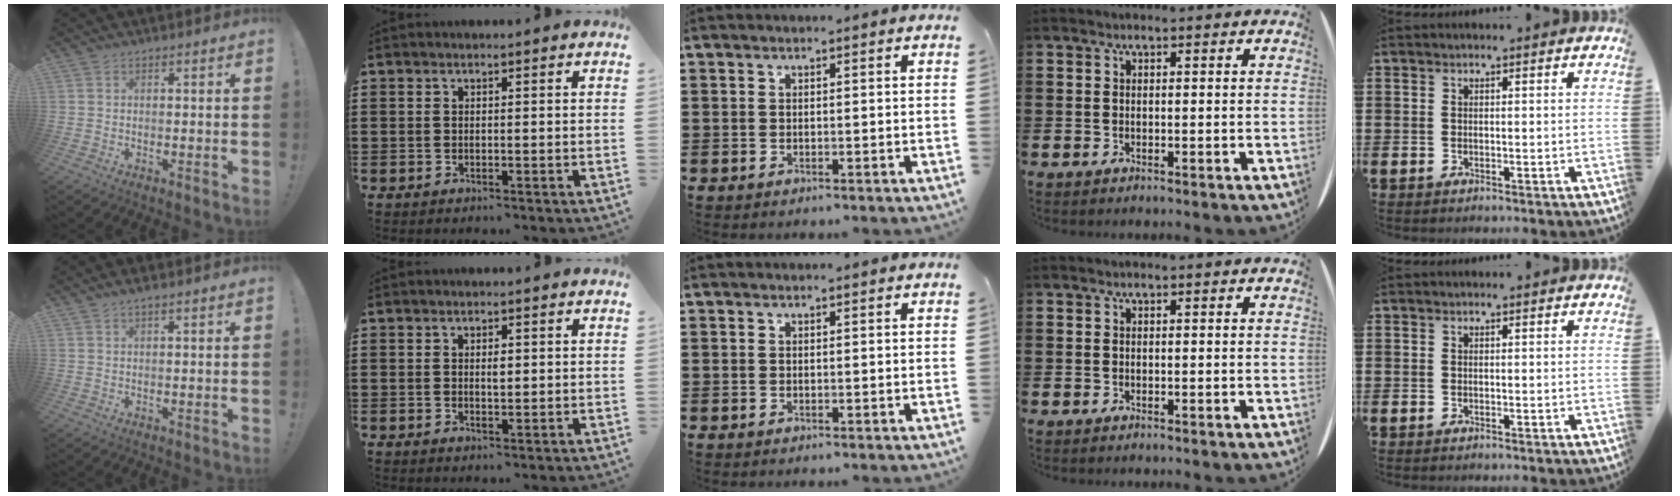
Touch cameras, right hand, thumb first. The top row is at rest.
{"thumb": {"total": 1.4, "force": [0.9, 0.0, 1.1], "torque": [-0.026, 0.001, 0.017]}, "index": {"total": 1.7, "force": [0.3, 0.7, 1.5], "torque": [-0.030, 0.004, 0.003]}}